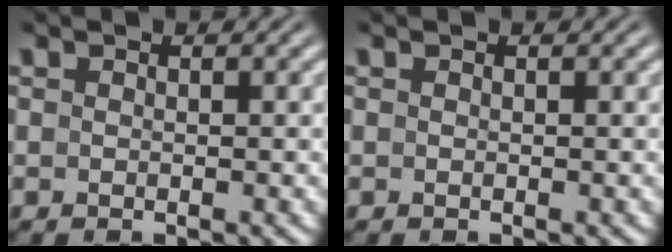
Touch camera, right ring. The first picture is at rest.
{"total": 0.0}